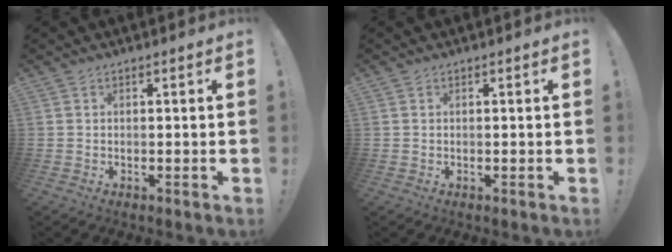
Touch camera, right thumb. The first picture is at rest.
{"total": 0.0}